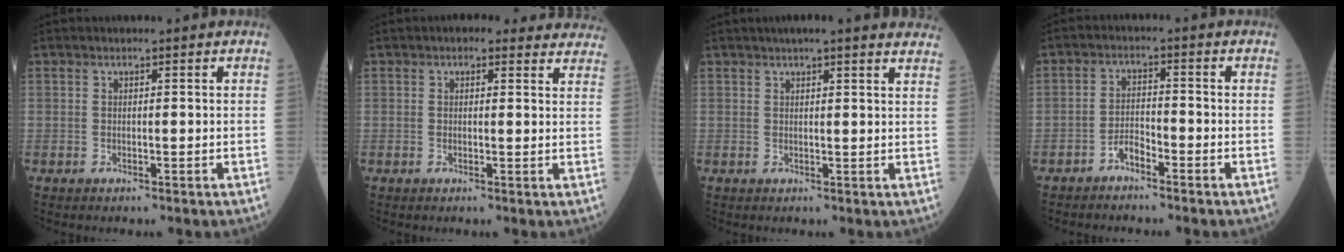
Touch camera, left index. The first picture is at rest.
{"total": 8.6, "force": [7.6, 3.0, 2.6], "torque": [-0.005, 0.015, 0.065]}
{"total": 12.5, "force": [11.0, 1.3, 5.8], "torque": [-0.069, 0.024, 0.120]}
{"total": 2.7, "force": [-2.2, 0.7, 1.3], "torque": [-0.024, 0.002, -0.043]}